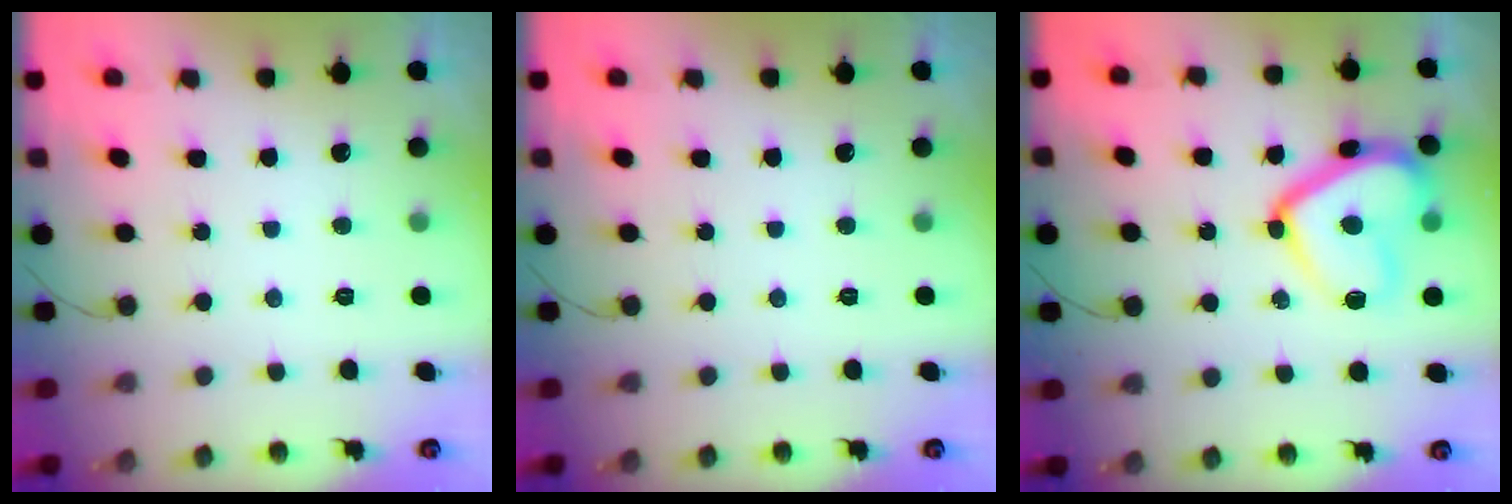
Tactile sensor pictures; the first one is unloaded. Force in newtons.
{"total": 0.0}
{"total": 16.4, "press": 16.4, "slide": 1.6}